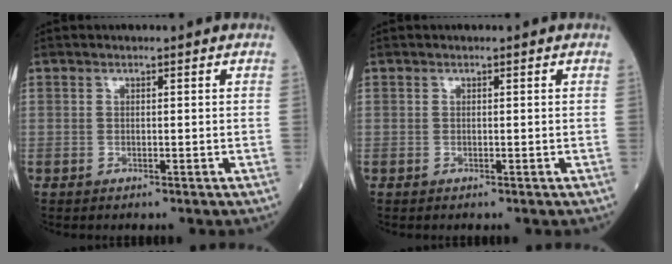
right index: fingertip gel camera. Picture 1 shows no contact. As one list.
[{"total": 0.0}]